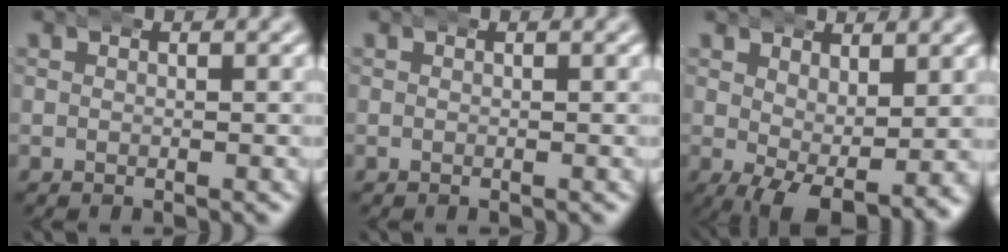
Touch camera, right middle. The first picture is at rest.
{"total": 0.0}
{"total": 6.9, "force": [-1.3, 3.5, 5.8], "torque": [-0.086, -0.037, -0.001]}